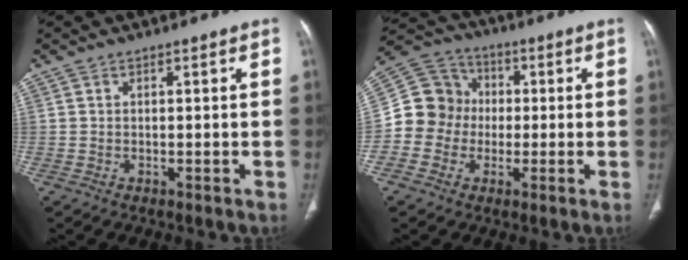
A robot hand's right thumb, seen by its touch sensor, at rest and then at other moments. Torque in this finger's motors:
{"motor_torque": [1.31, 1.15, 0.85, -0.76, 0.07]}